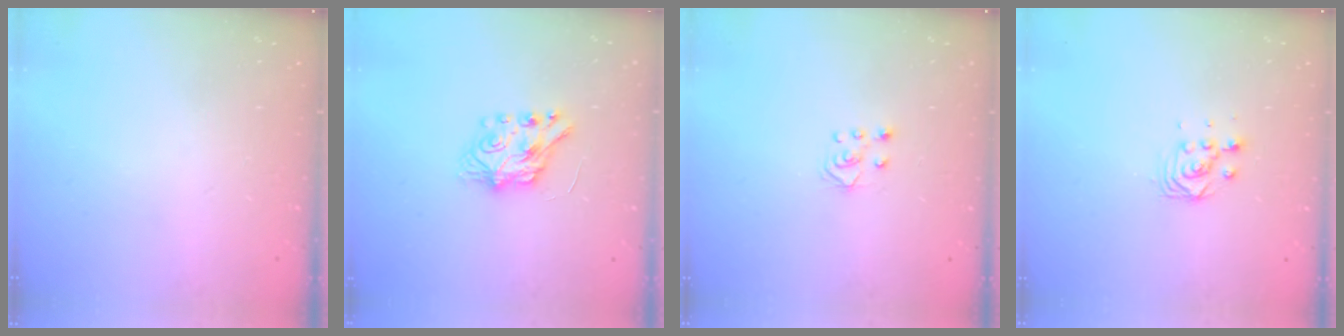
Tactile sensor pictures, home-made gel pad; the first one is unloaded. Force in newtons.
{"total": 7.2, "press": 7.1, "slide": 0.4}
{"total": 4.2, "press": 4.2, "slide": 0.3}
{"total": 5.3, "press": 5.2, "slide": 0.2}